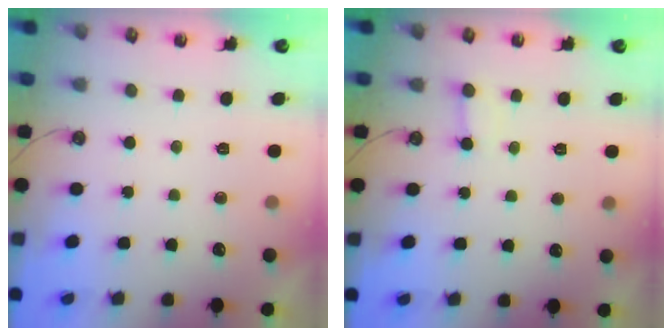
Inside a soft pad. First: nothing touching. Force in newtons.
{"total": 2.8, "press": 2.8, "slide": 0.4}